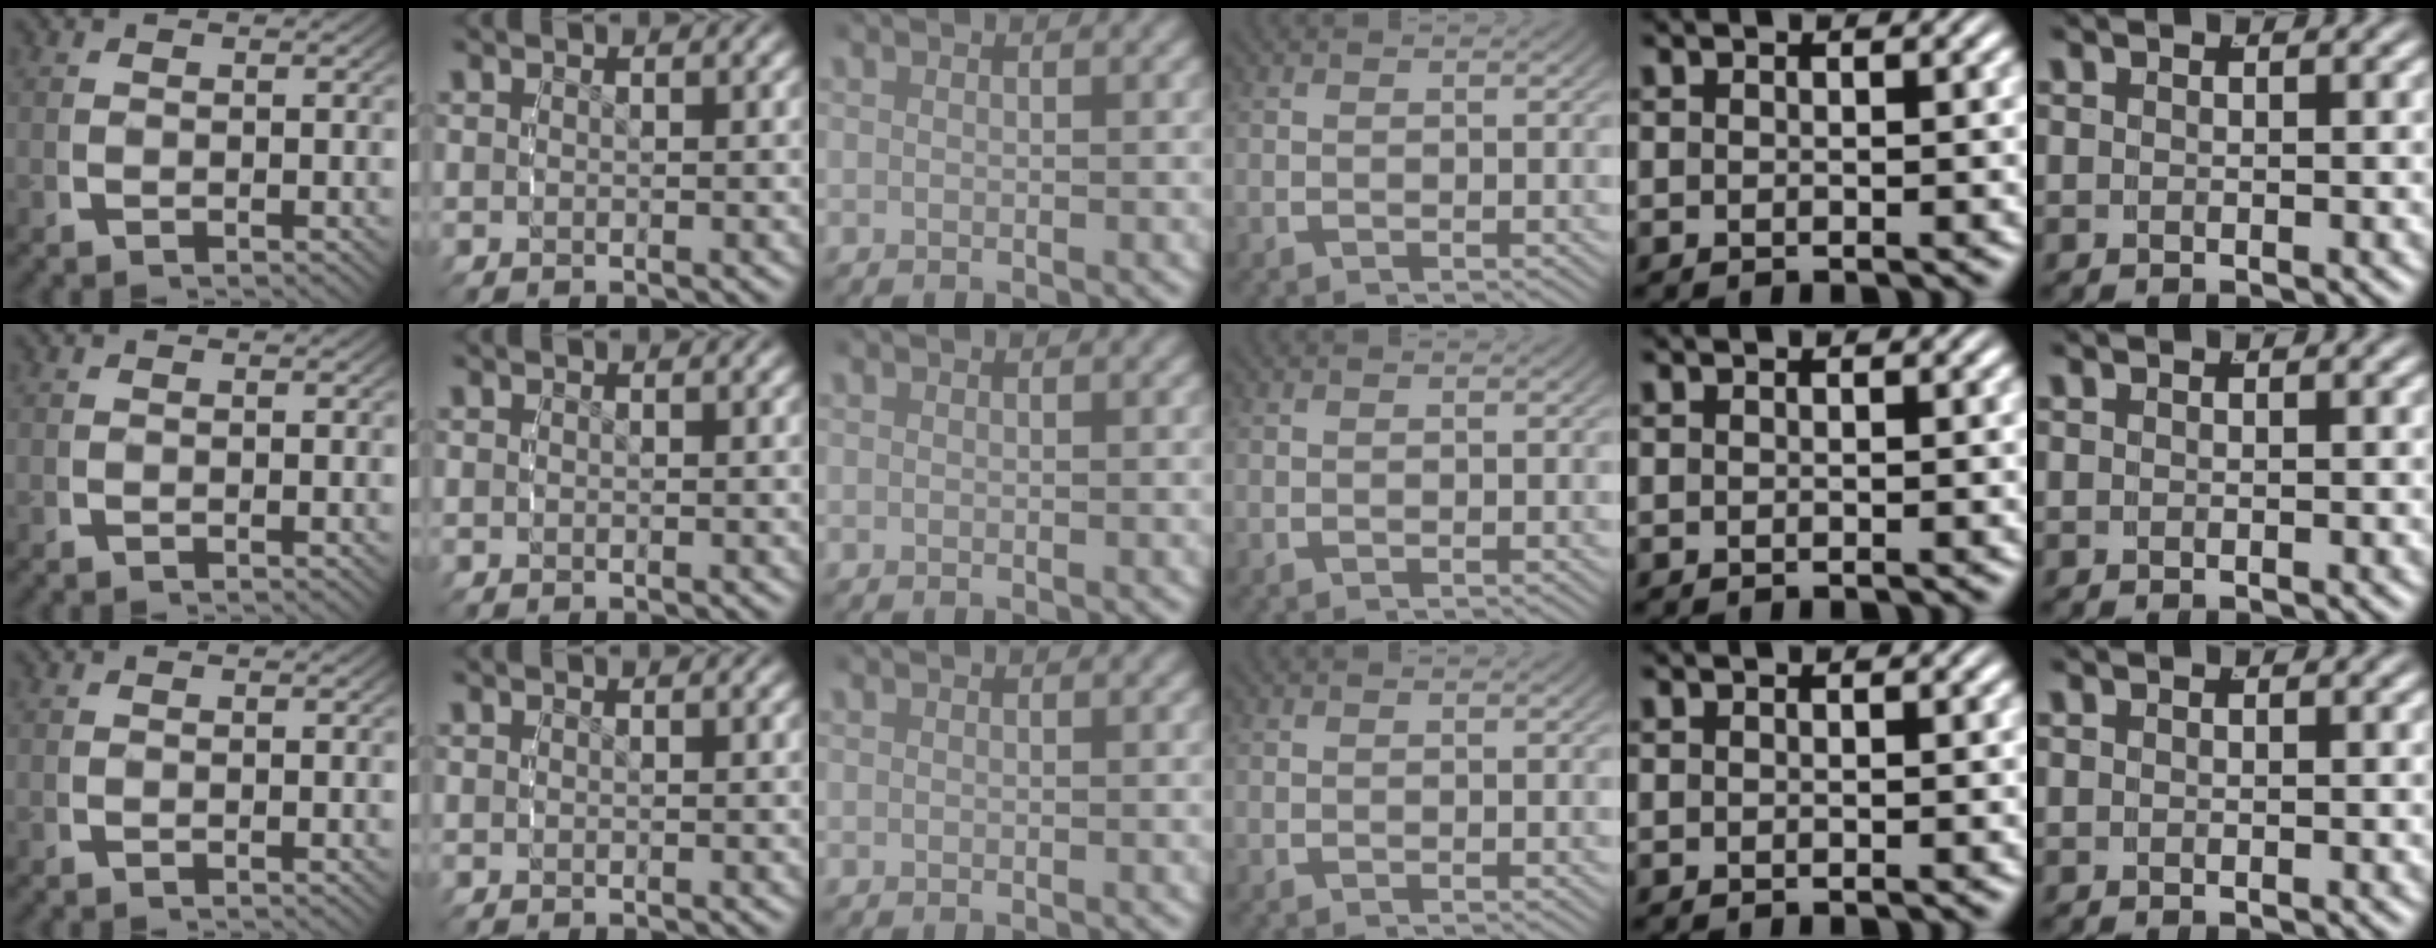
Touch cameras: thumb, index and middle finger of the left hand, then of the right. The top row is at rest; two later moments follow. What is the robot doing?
{"motion": "reach", "object": "string"}